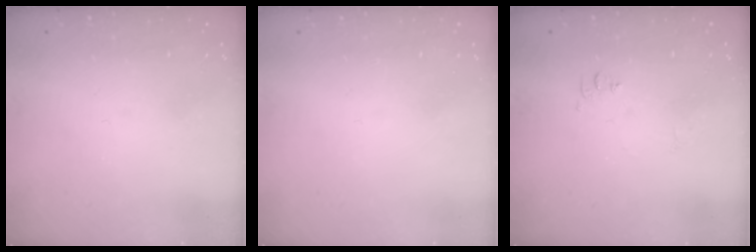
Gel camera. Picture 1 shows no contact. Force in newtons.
{"total": 1.5, "press": 1.5, "slide": 0.1}
{"total": 5.7, "press": 5.6, "slide": 0.7}